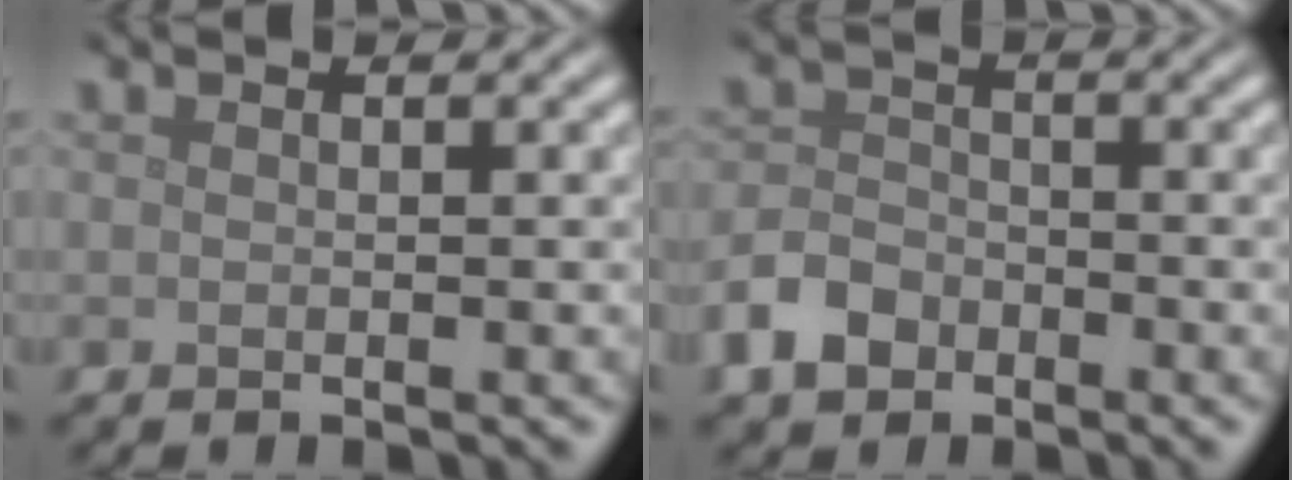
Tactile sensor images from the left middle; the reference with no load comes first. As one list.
[{"total": 3.4, "force": [-2.1, 2.3, 1.4], "torque": [-0.028, 0.000, -0.047]}]